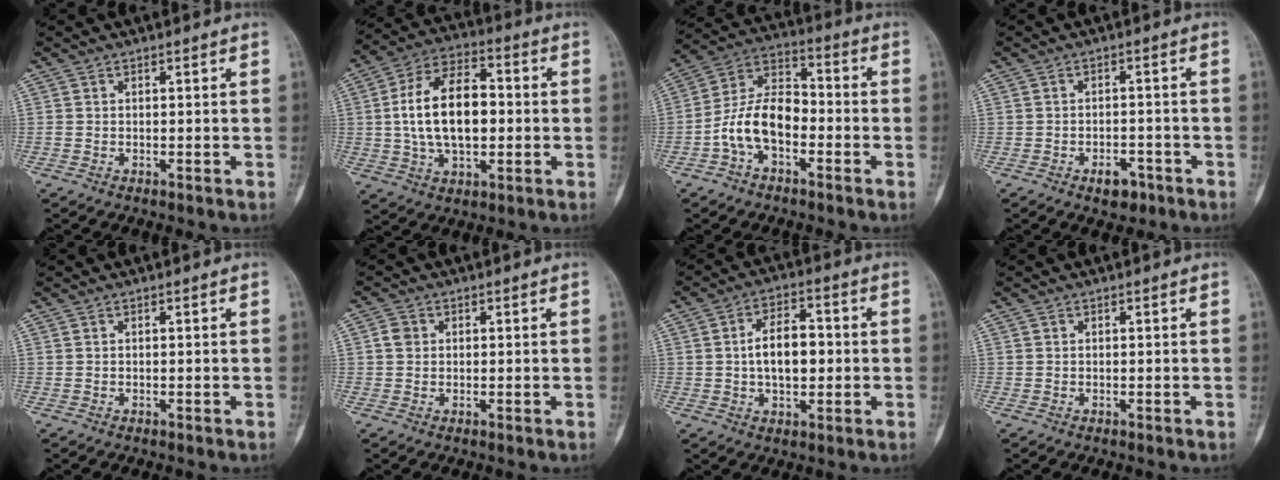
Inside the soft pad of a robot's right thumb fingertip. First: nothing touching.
{"total": 16.5, "force": [0.3, 9.5, 13.5], "torque": [-0.229, 0.024, 0.002]}
{"total": 11.7, "force": [-3.7, 6.9, 8.7], "torque": [-0.150, 0.047, -0.079]}
{"total": 3.9, "force": [-2.3, 2.3, 2.1], "torque": [-0.013, 0.015, -0.031]}
{"total": 0.0}
{"total": 2.3, "force": [0.4, 2.0, 1.0], "torque": [-0.005, 0.004, 0.003]}
{"total": 9.5, "force": [0.1, 5.5, 7.8], "torque": [-0.112, 0.015, 0.000]}
{"total": 0.0}